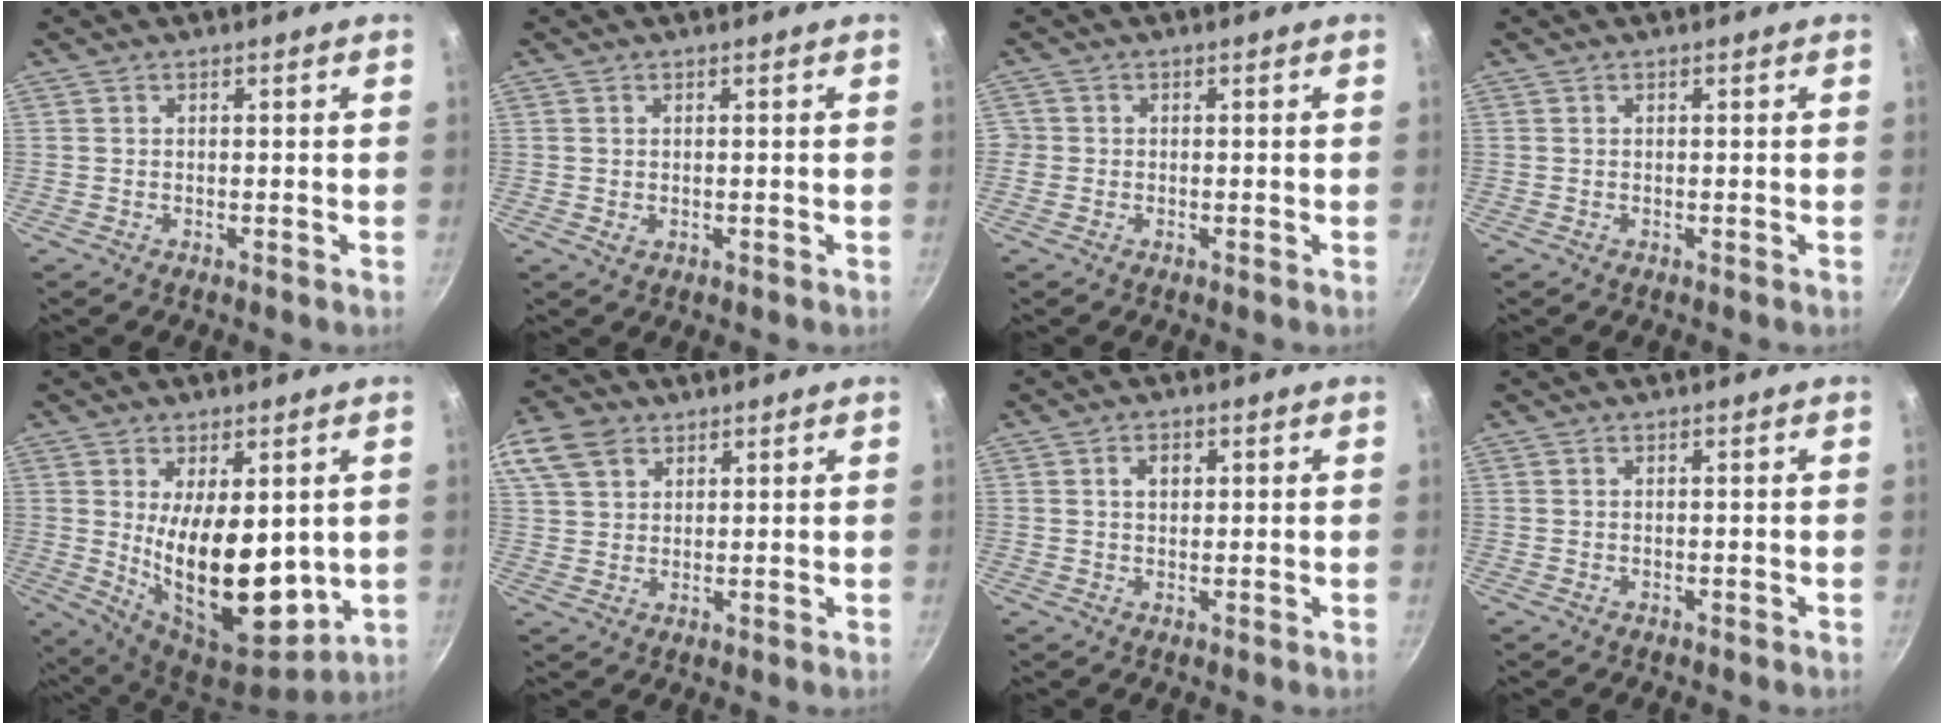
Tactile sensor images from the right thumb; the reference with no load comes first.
{"total": 1.0, "force": [0.1, 0.7, 0.6], "torque": [-0.009, -0.003, 0.002]}
{"total": 1.3, "force": [-0.3, 1.3, 0.2], "torque": [0.000, 0.003, -0.007]}
{"total": 0.0}
{"total": 18.4, "force": [1.0, 9.6, 15.6], "torque": [-0.220, -0.044, 0.039]}
{"total": 11.1, "force": [5.8, 7.8, 5.4], "torque": [-0.109, 0.008, 0.108]}
{"total": 2.9, "force": [0.8, 2.1, 1.9], "torque": [-0.016, 0.002, 0.013]}
{"total": 0.0}